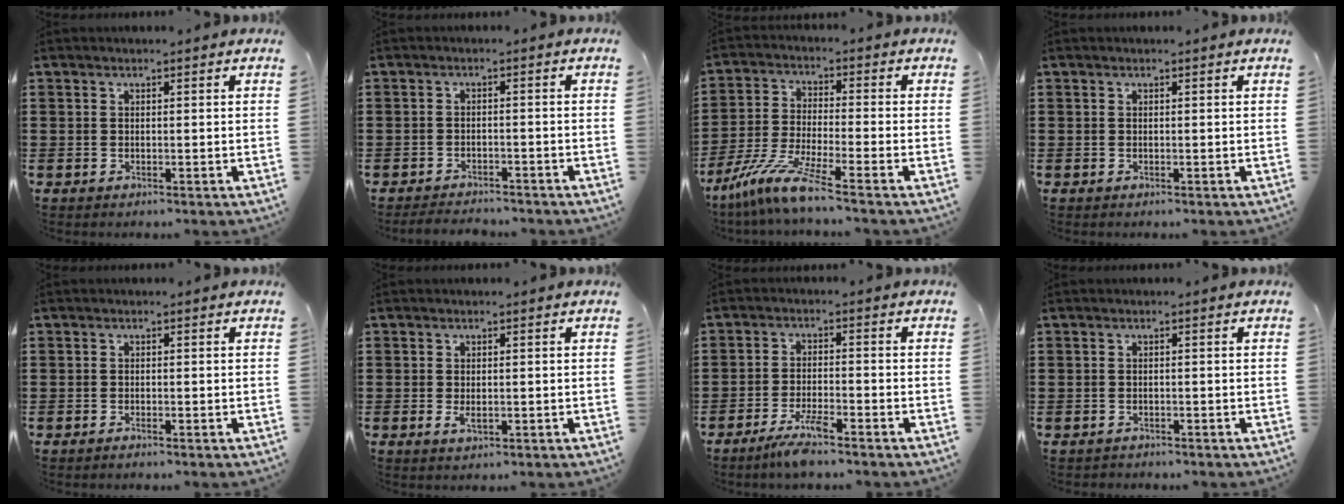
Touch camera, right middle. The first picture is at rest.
{"total": 2.4, "force": [-2.4, 0.2, 0.1], "torque": [-0.007, -0.002, -0.049]}
{"total": 8.3, "force": [-6.4, 0.0, 5.2], "torque": [-0.125, -0.018, -0.130]}
{"total": 0.0}
{"total": 0.6, "force": [-0.4, 0.0, 0.5], "torque": [-0.008, -0.002, -0.007]}
{"total": 1.5, "force": [-0.2, 0.6, 1.3], "torque": [-0.027, -0.002, -0.002]}
{"total": 4.3, "force": [-3.1, 0.3, 3.0], "torque": [-0.069, -0.009, -0.061]}
{"total": 2.3, "force": [-2.3, 0.4, -0.3], "torque": [-0.003, -0.001, -0.051]}